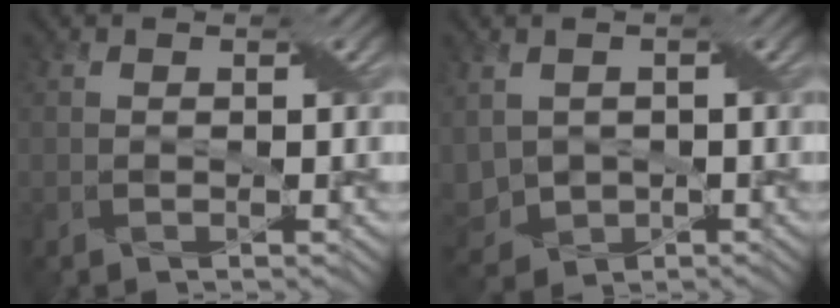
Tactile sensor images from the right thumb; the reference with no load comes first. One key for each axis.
{"total": 5.0, "fx": 0.0, "fy": 4.0, "fz": 3.0, "tx": -0.091, "ty": -0.013, "tz": -0.004}